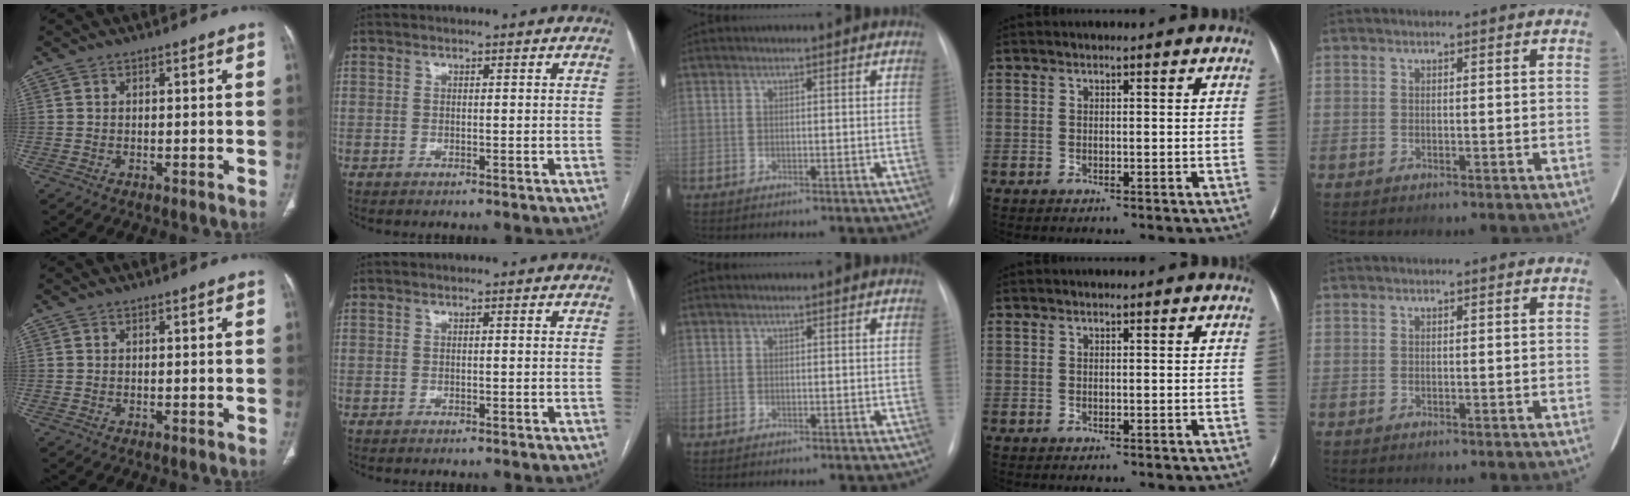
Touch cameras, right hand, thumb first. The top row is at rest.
{}